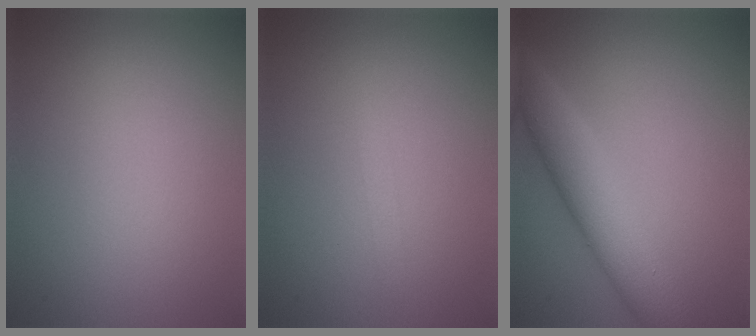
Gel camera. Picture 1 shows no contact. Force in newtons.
{"total": 0.7, "press": 0.7, "slide": 0.0}
{"total": 5.3, "press": 5.3, "slide": 0.1}